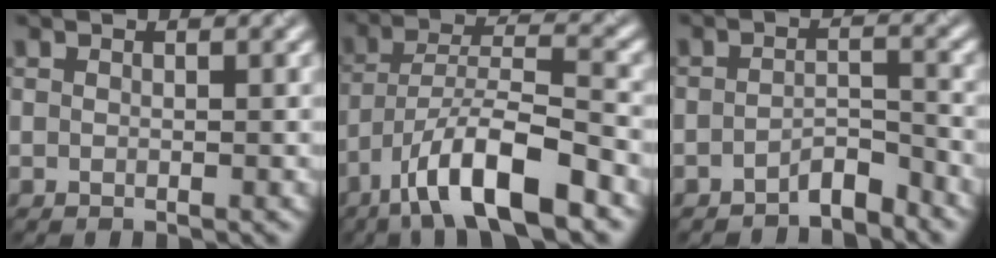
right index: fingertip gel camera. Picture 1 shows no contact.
{"total": 9.3, "force": [-5.6, 2.3, 7.1], "torque": [-0.117, 0.013, -0.099]}
{"total": 2.5, "force": [-2.2, 0.7, 1.1], "torque": [-0.015, 0.010, -0.041]}